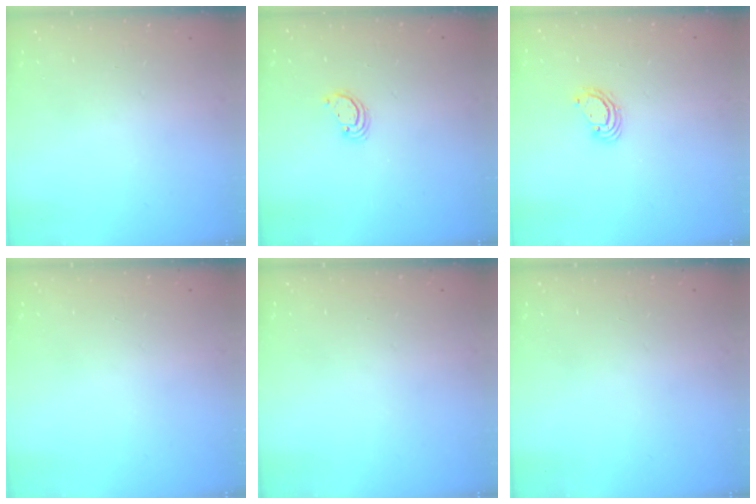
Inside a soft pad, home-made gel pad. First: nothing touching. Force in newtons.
{"total": 2.8, "press": 2.8, "slide": 0.2}
{"total": 3.8, "press": 3.8, "slide": 0.2}
{"total": 0.0}
{"total": 0.0}
{"total": 0.0}